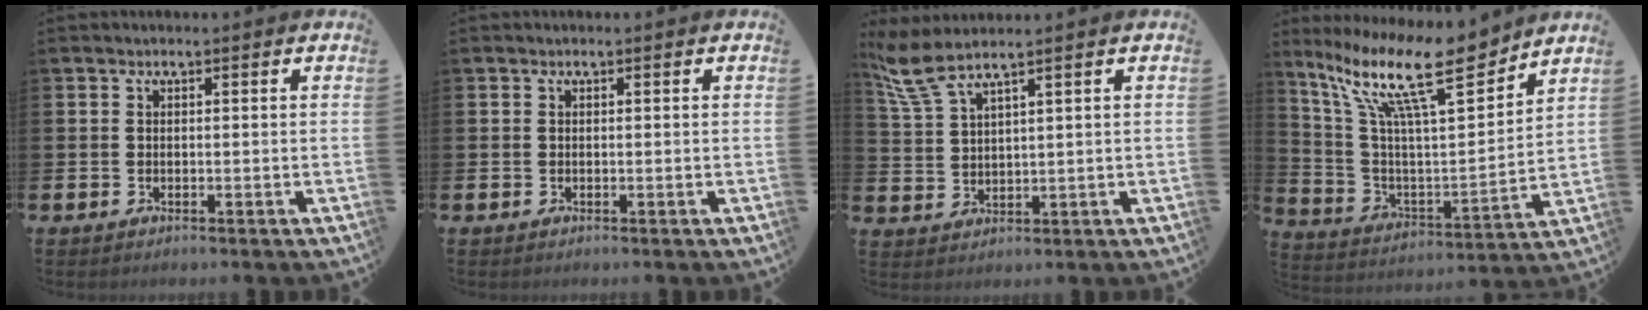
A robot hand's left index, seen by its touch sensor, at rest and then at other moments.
{"total": 0.0}
{"total": 5.1, "force": [4.3, 0.3, 2.8], "torque": [-0.068, -0.011, 0.077]}
{"total": 15.3, "force": [10.9, 3.6, 10.1], "torque": [-0.211, -0.061, 0.182]}